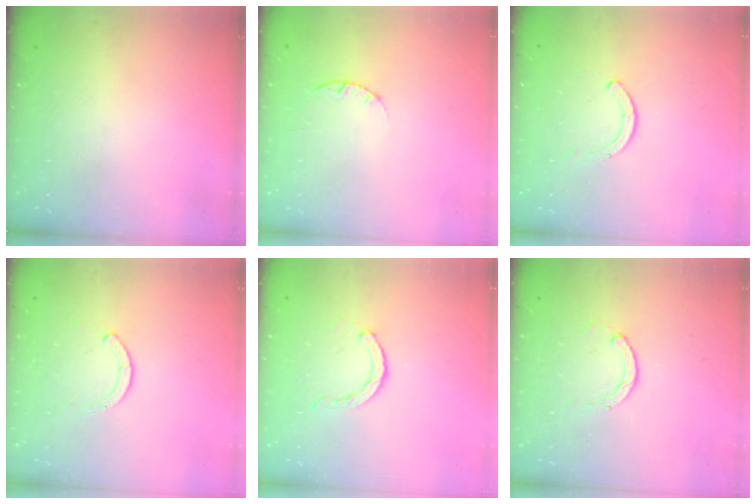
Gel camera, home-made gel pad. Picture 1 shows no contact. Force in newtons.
{"total": 2.4, "press": 2.4, "slide": 0.4}
{"total": 0.0}
{"total": 0.0}
{"total": 2.7, "press": 2.7, "slide": 0.5}
{"total": 0.0}